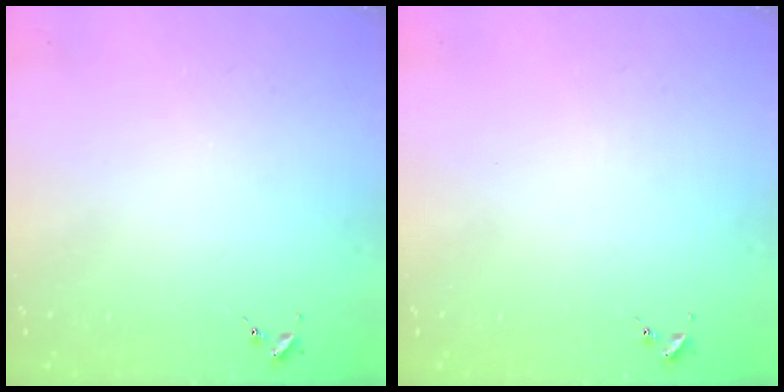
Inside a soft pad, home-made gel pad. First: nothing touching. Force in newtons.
{"total": 0.0}